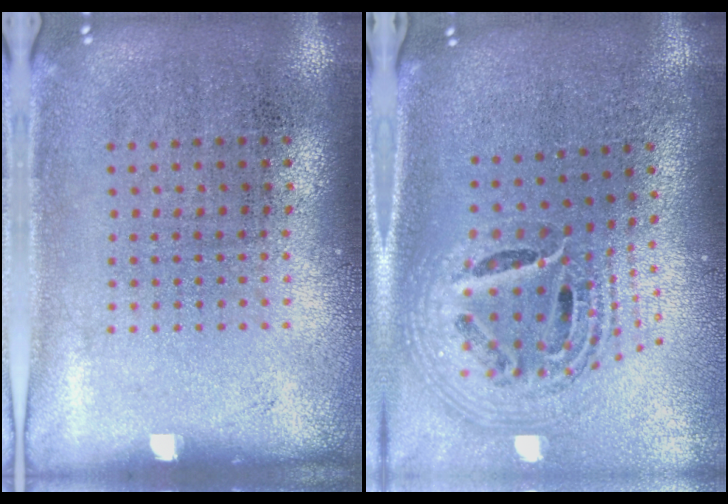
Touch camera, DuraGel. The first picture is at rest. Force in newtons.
{"total": 2.1, "press": 1.7, "slide": 1.4}